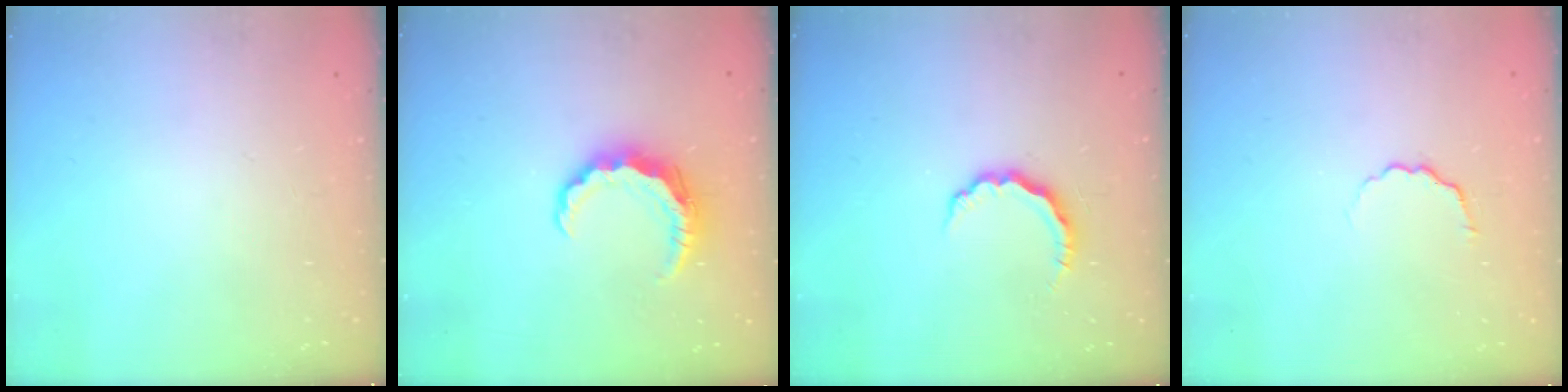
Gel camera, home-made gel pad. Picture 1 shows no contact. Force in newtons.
{"total": 8.3, "press": 8.2, "slide": 1.3}
{"total": 6.4, "press": 6.3, "slide": 1.0}
{"total": 3.3, "press": 3.1, "slide": 0.9}